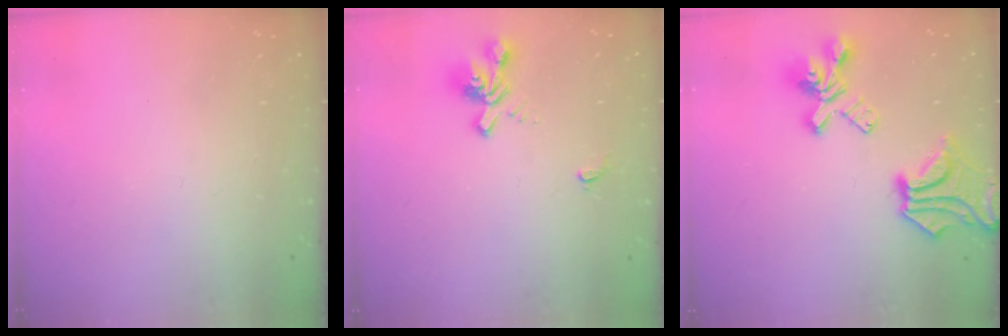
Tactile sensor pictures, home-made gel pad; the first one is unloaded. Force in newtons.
{"total": 1.8, "press": 1.4, "slide": 1.2}
{"total": 10.9, "press": 10.6, "slide": 2.8}